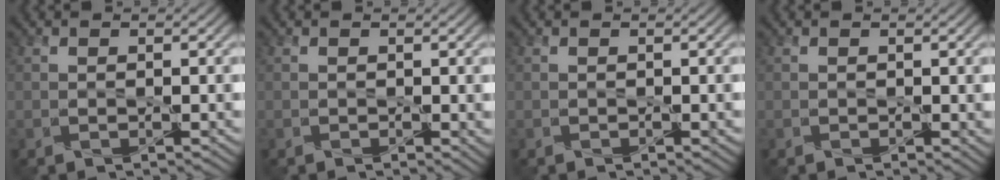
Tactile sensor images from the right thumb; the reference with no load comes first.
{"total": 0.6, "force": [0.2, 0.5, 0.4], "torque": [-0.004, -0.001, 0.003]}
{"total": 0.0}
{"total": 0.5, "force": [0.2, 0.4, 0.3], "torque": [-0.003, 0.000, 0.004]}